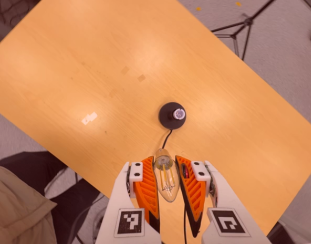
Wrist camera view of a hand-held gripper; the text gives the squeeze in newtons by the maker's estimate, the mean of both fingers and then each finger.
{"total": 21.2, "left": 22.7, "right": 19.7}